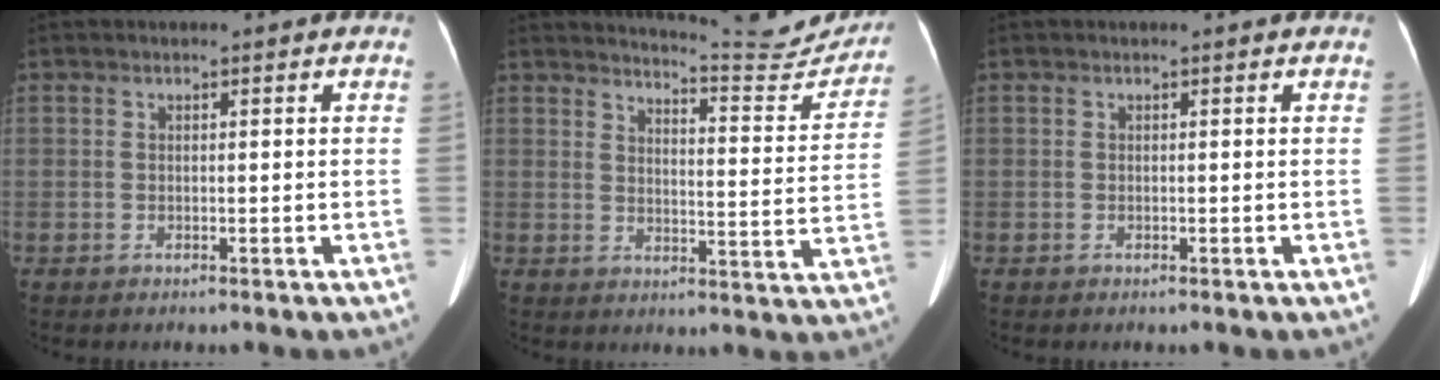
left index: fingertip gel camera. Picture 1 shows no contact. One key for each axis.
{"total": 12.7, "fx": 12.6, "fy": 0.1, "fz": 1.5, "tx": -0.019, "ty": -0.060, "tz": 0.150}
{"total": 0.0}